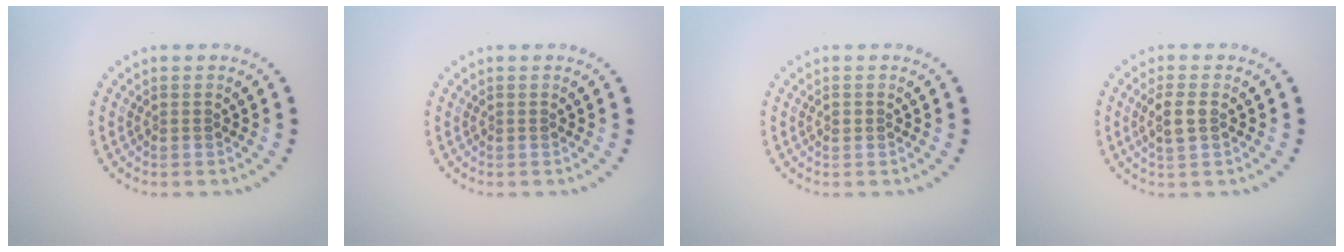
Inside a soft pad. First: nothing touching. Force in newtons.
{"total": 0.0}
{"total": 0.7, "press": 0.7, "slide": 0.1}
{"total": 1.9, "press": 1.8, "slide": 0.6}